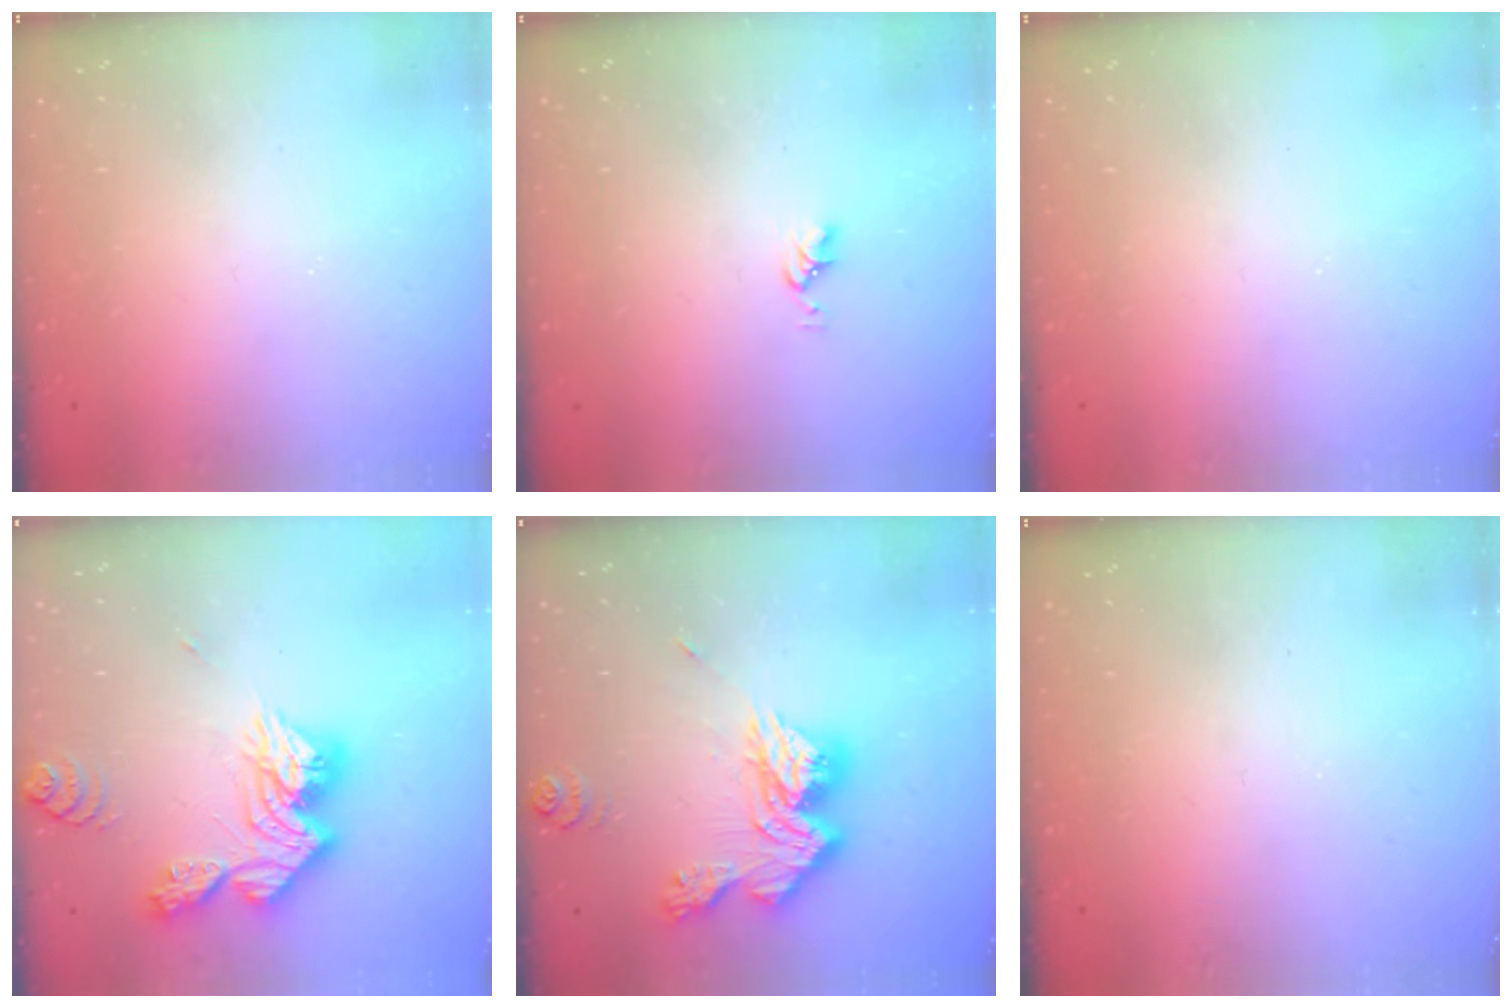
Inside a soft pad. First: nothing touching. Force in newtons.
{"total": 2.1, "press": 2.0, "slide": 0.3}
{"total": 0.0}
{"total": 17.4, "press": 17.3, "slide": 1.7}
{"total": 16.0, "press": 16.0, "slide": 1.5}
{"total": 0.0}